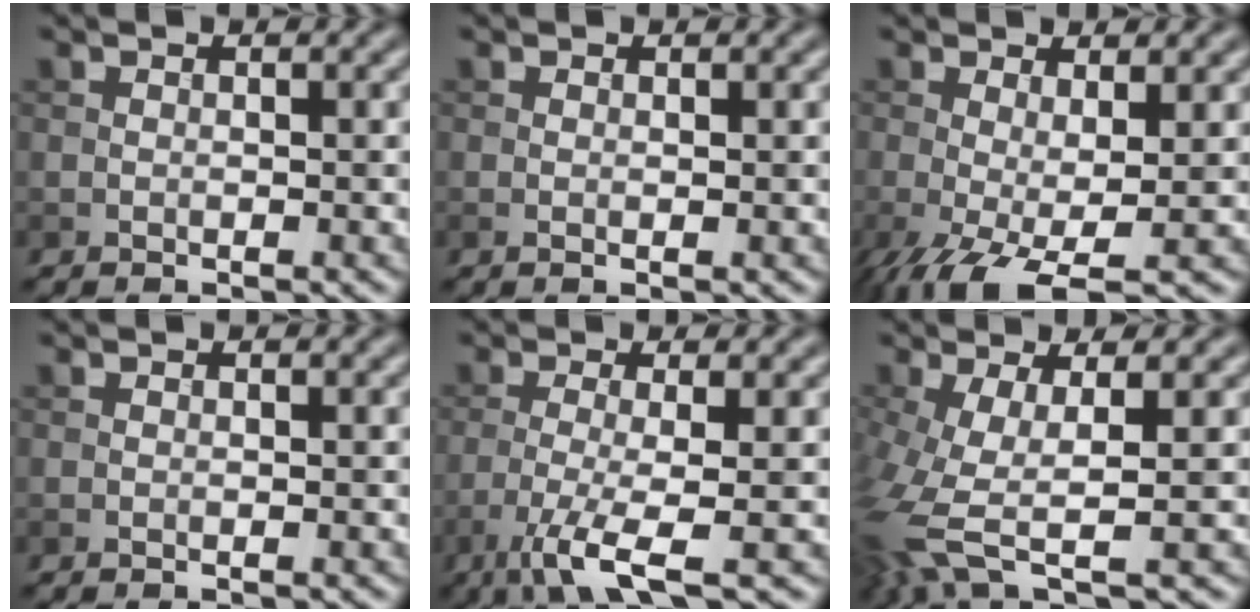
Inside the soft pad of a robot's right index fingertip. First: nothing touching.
{"total": 0.5, "force": [0.1, 0.0, 0.5], "torque": [-0.009, 0.000, 0.000]}
{"total": 5.9, "force": [-2.6, 1.4, 5.2], "torque": [-0.099, -0.016, -0.048]}
{"total": 0.0}
{"total": 5.4, "force": [-2.4, 1.0, 4.7], "torque": [-0.087, -0.006, -0.055]}
{"total": 6.8, "force": [-2.4, 1.9, 6.0], "torque": [-0.152, -0.011, -0.053]}